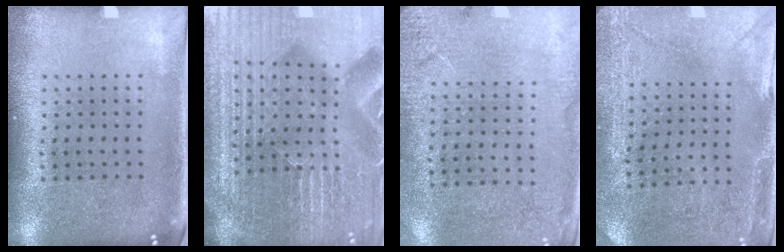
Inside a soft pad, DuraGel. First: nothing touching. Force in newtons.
{"total": 6.0, "press": 5.5, "slide": 2.5}
{"total": 2.6, "press": 2.4, "slide": 0.9}
{"total": 3.0, "press": 2.7, "slide": 1.1}